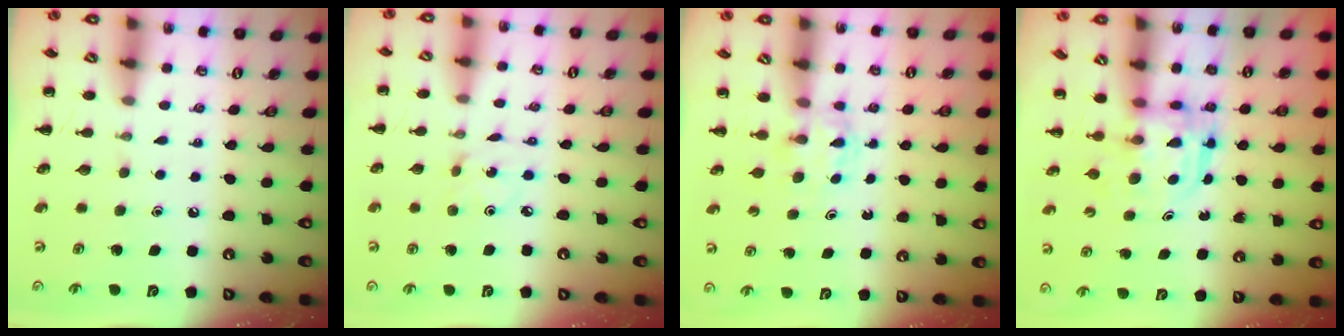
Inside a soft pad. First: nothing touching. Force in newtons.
{"total": 1.0, "press": 1.0, "slide": 0.2}
{"total": 2.6, "press": 2.4, "slide": 1.1}
{"total": 3.3, "press": 3.3, "slide": 0.2}